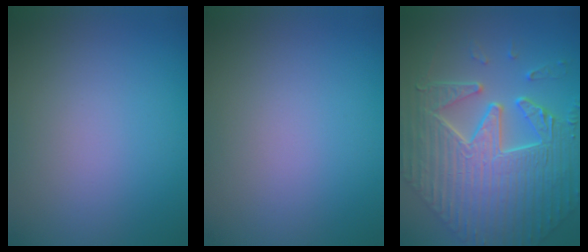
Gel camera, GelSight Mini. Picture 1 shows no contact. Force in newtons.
{"total": 0.0}
{"total": 10.1, "press": 7.5, "slide": 6.8}